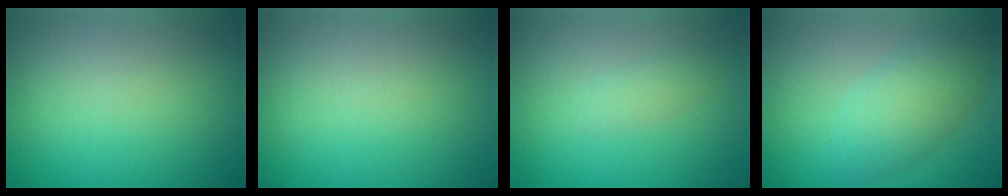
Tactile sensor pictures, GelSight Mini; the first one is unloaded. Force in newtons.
{"total": 0.0}
{"total": 1.2, "press": 1.2, "slide": 0.1}
{"total": 4.5, "press": 4.5, "slide": 0.1}